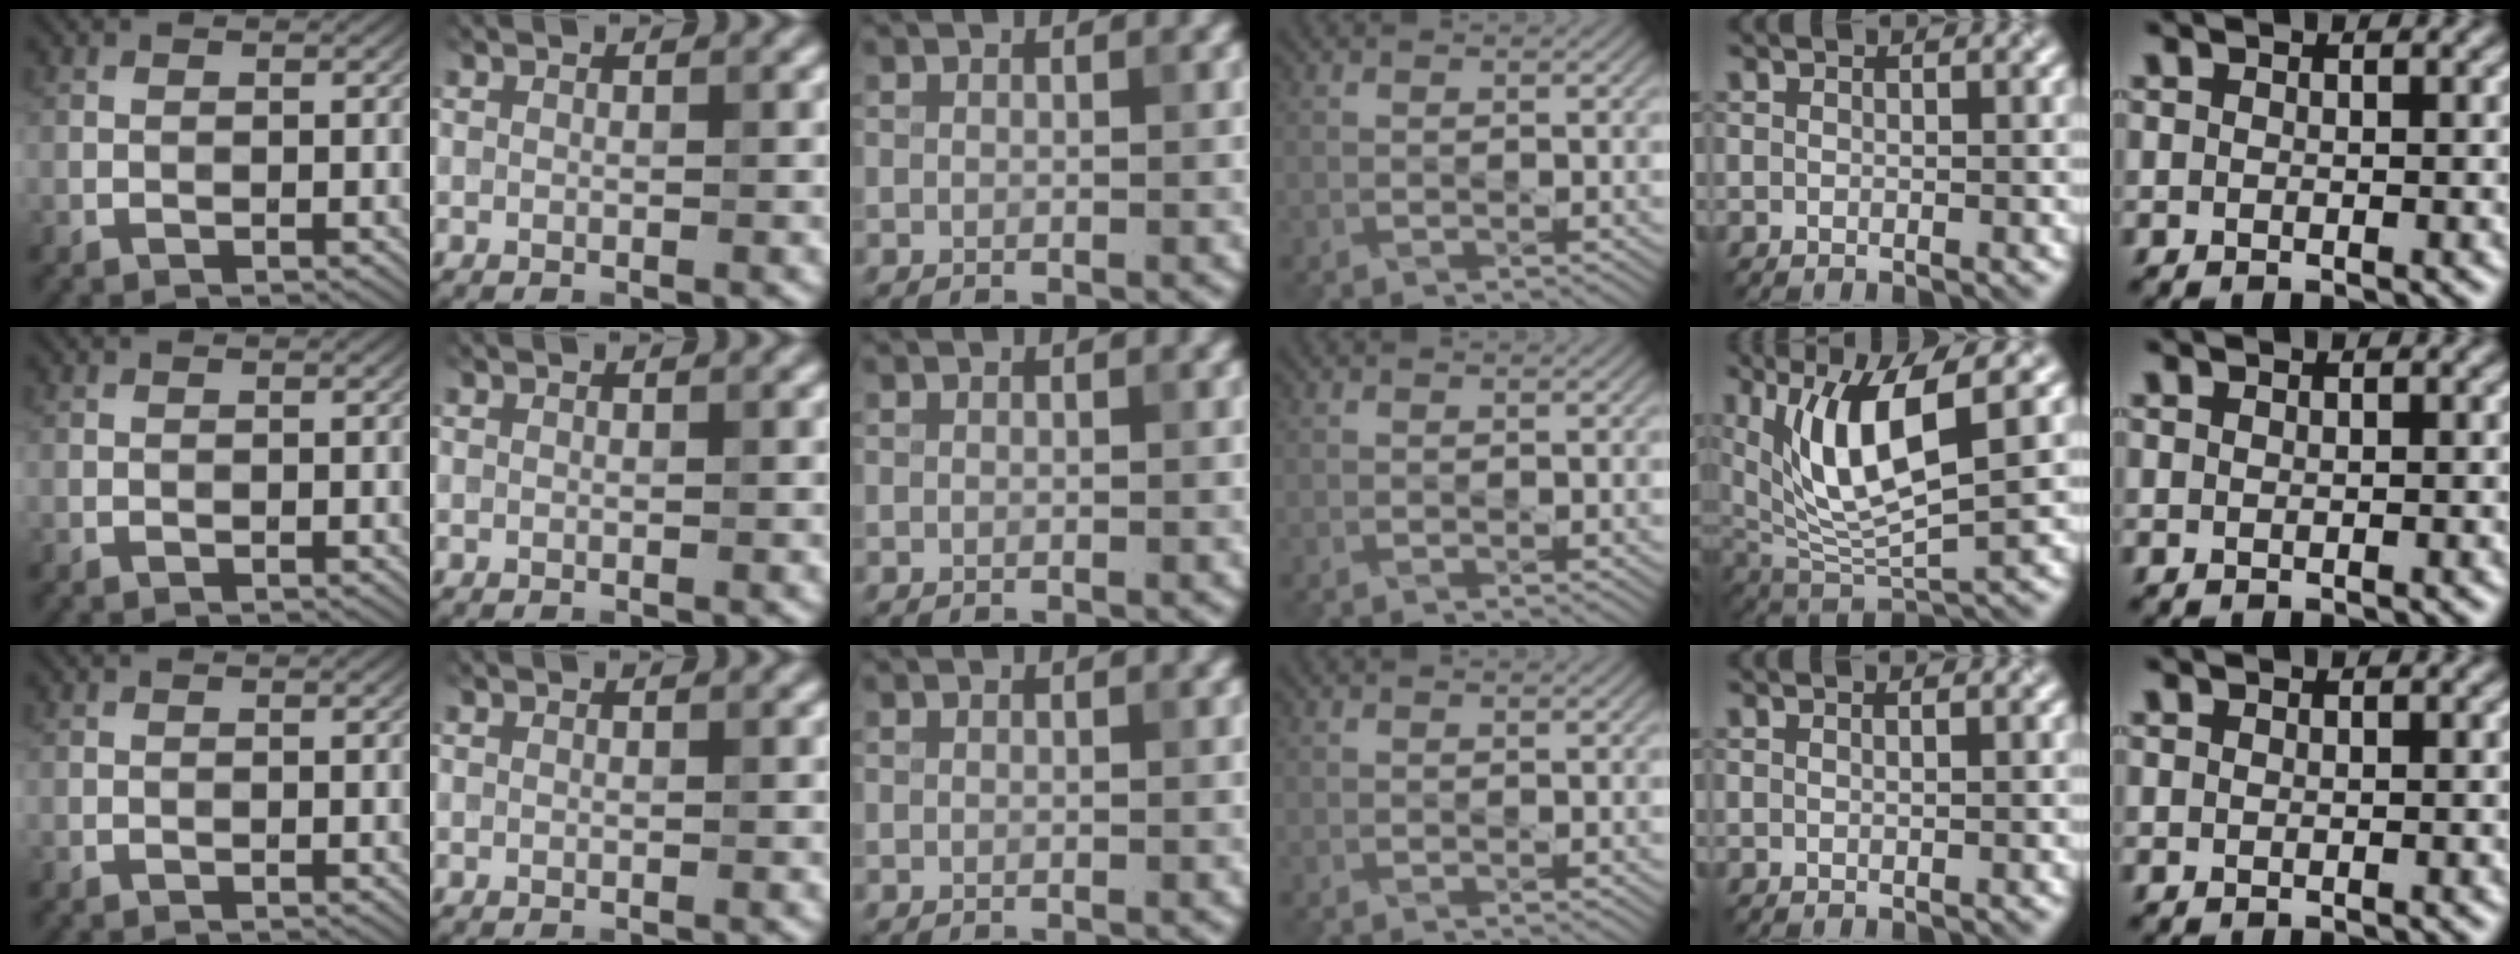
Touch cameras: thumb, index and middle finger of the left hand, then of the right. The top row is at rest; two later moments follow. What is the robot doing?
{"motion": "dispense", "object": "toothpaste"}